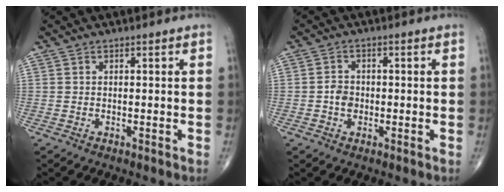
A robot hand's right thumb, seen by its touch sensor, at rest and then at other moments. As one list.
[{"total": 2.8, "force": [-0.6, 2.3, 1.5], "torque": [-0.013, 0.008, -0.015]}]